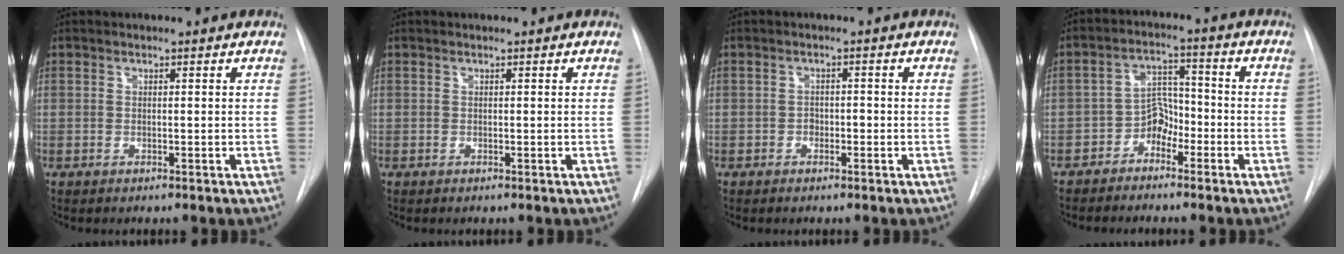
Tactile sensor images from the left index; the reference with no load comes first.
{"total": 0.0}
{"total": 1.4, "force": [-0.9, 1.0, 0.6], "torque": [-0.005, 0.003, -0.016]}
{"total": 5.0, "force": [-3.4, 3.0, 2.2], "torque": [-0.032, 0.012, -0.068]}